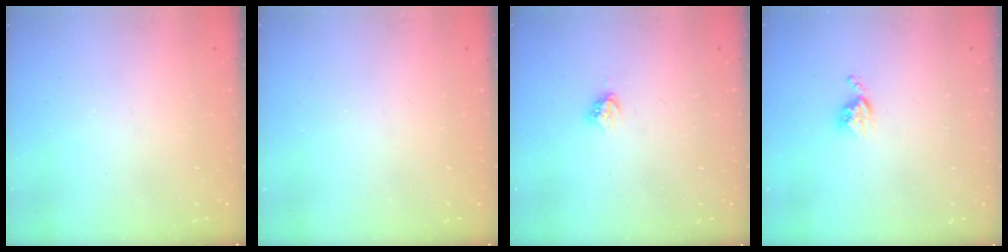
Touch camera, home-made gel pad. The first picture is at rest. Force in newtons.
{"total": 0.0}
{"total": 4.0, "press": 3.9, "slide": 0.5}
{"total": 4.4, "press": 4.3, "slide": 0.5}